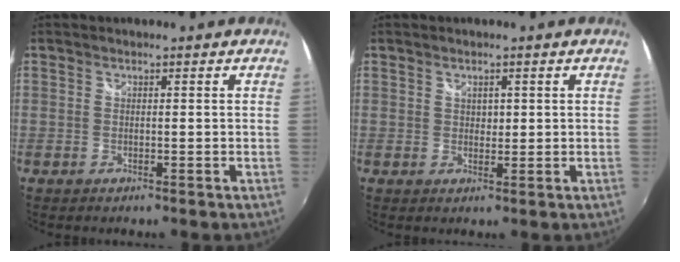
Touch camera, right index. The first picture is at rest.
{"total": 1.5, "force": [0.7, 1.2, 0.6], "torque": [-0.004, 0.001, 0.012]}